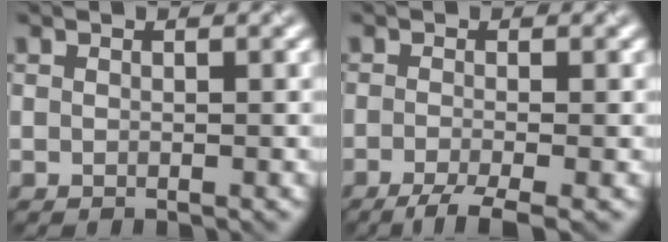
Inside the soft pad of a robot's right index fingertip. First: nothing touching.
{"total": 3.6, "force": [-2.2, 0.7, 2.7], "torque": [-0.044, -0.006, -0.048]}